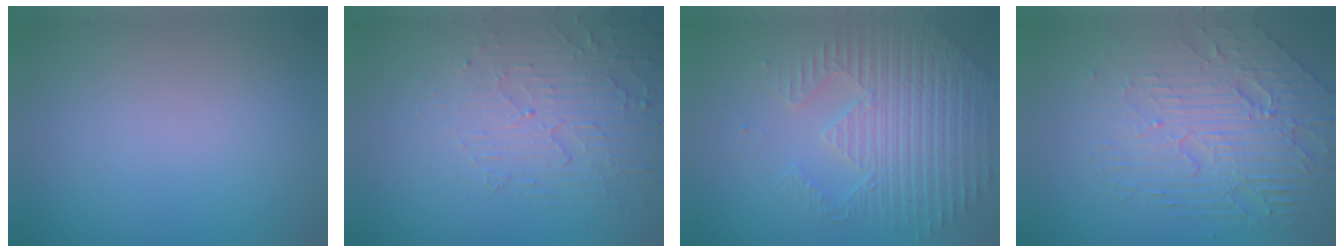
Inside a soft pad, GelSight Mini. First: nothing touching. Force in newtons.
{"total": 5.0, "press": 3.3, "slide": 3.8}
{"total": 4.8, "press": 4.4, "slide": 1.9}
{"total": 7.0, "press": 5.1, "slide": 4.8}